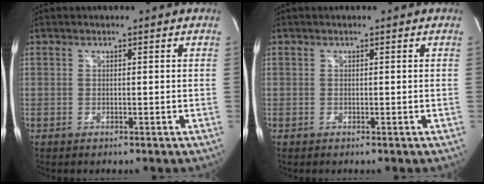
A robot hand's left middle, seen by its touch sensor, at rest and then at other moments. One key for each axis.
{"total": 0.0}